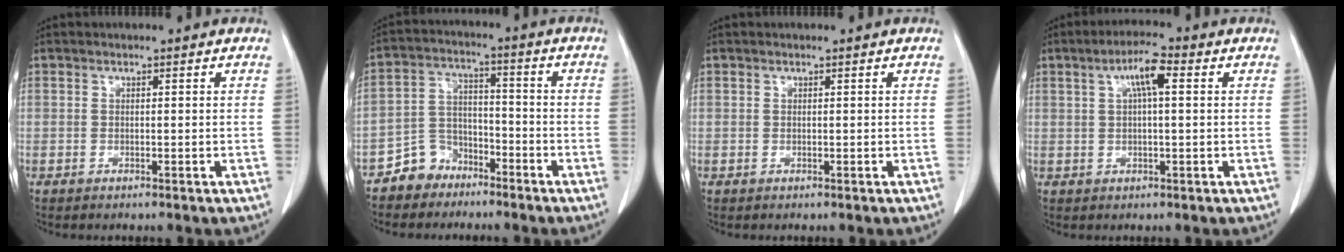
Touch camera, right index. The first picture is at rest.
{"total": 6.9, "force": [-5.2, 4.5, 0.9], "torque": [-0.012, 0.018, -0.094]}
{"total": 0.0}
{"total": 5.6, "force": [1.7, 1.2, 5.2], "torque": [-0.099, 0.015, 0.031]}